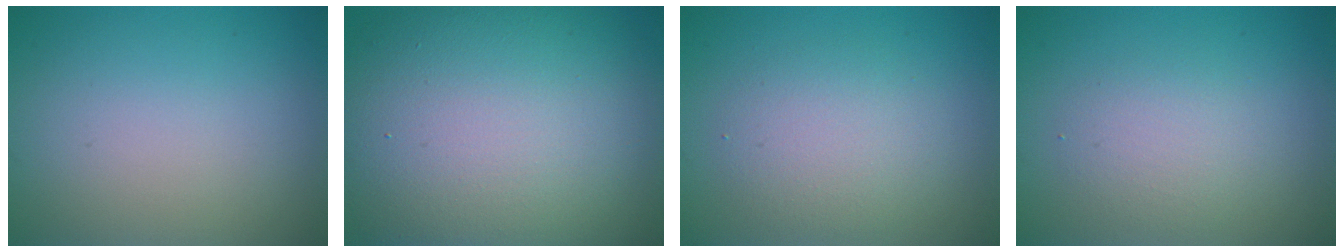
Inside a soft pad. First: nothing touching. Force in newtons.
{"total": 16.7, "press": 16.6, "slide": 1.1}
{"total": 3.4, "press": 3.4, "slide": 0.2}
{"total": 2.4, "press": 2.4, "slide": 0.0}